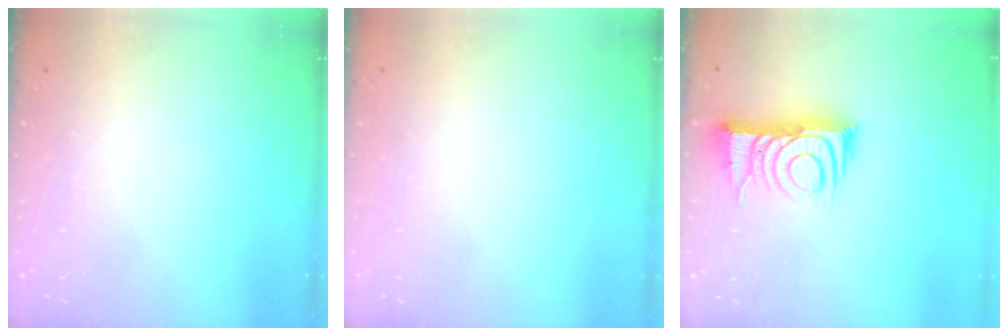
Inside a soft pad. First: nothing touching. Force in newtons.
{"total": 1.5, "press": 1.5, "slide": 0.1}
{"total": 10.6, "press": 10.6, "slide": 1.0}